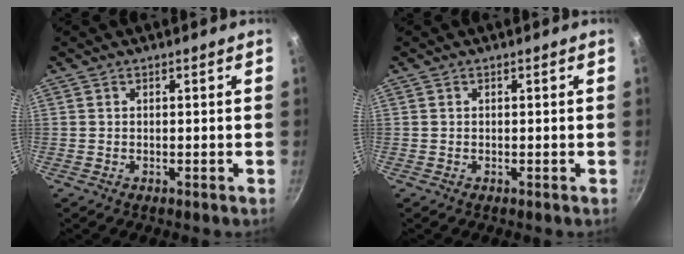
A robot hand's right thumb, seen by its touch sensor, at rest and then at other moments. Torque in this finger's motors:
{"motor_torque": [-0.08, 0.09, 0.27, 0.08, 0.03]}